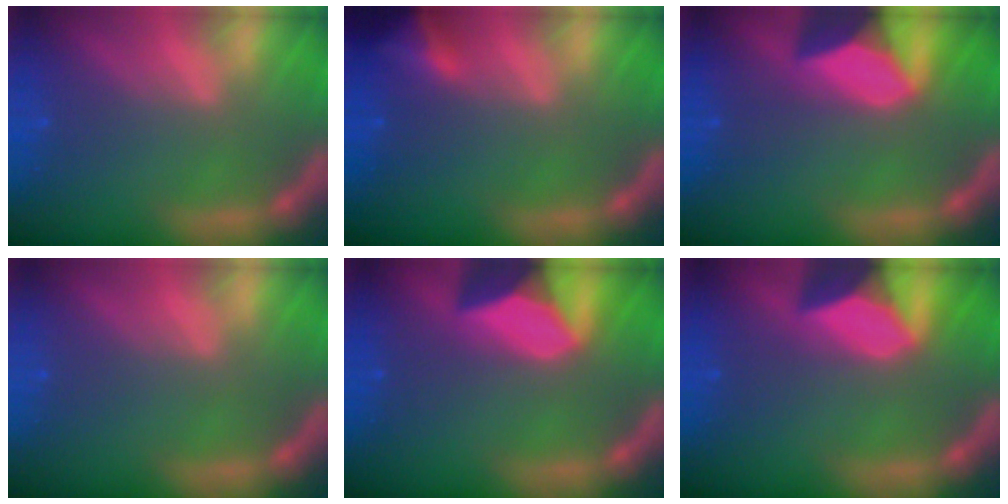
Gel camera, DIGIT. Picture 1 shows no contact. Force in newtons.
{"total": 3.5}
{"total": 8.4}
{"total": 0.0}
{"total": 8.9}
{"total": 8.0}